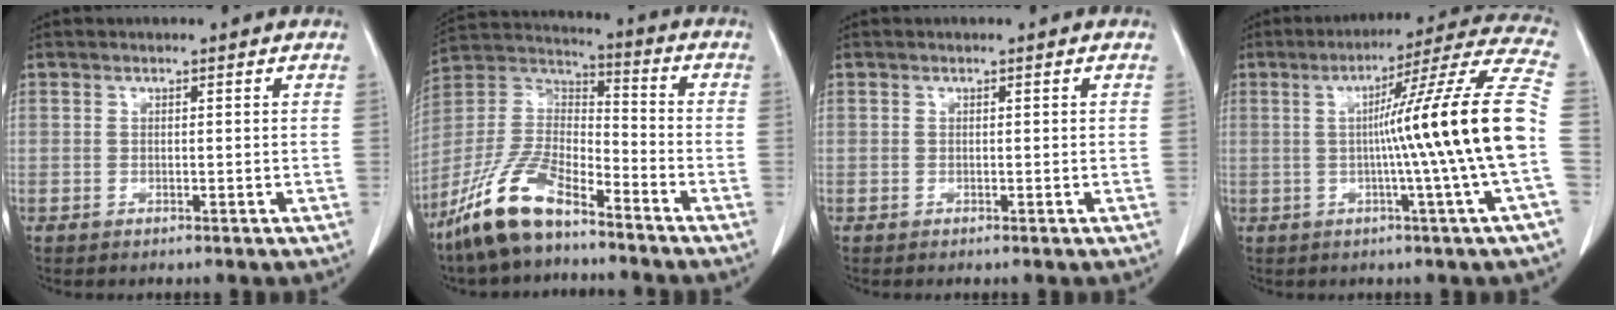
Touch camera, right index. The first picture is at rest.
{"total": 13.6, "force": [-10.0, 4.2, 8.2], "torque": [-0.180, 0.008, -0.195]}
{"total": 0.0}
{"total": 17.9, "force": [-1.3, -3.2, 17.6], "torque": [-0.239, 0.004, -0.032]}